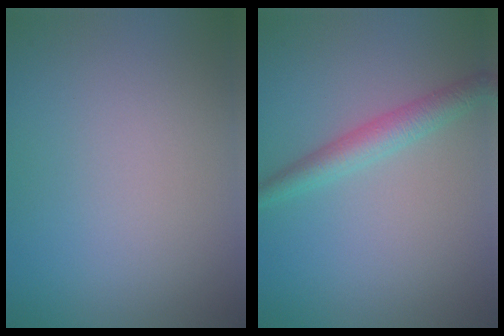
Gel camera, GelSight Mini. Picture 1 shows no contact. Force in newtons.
{"total": 2.8, "press": 2.8, "slide": 0.1}